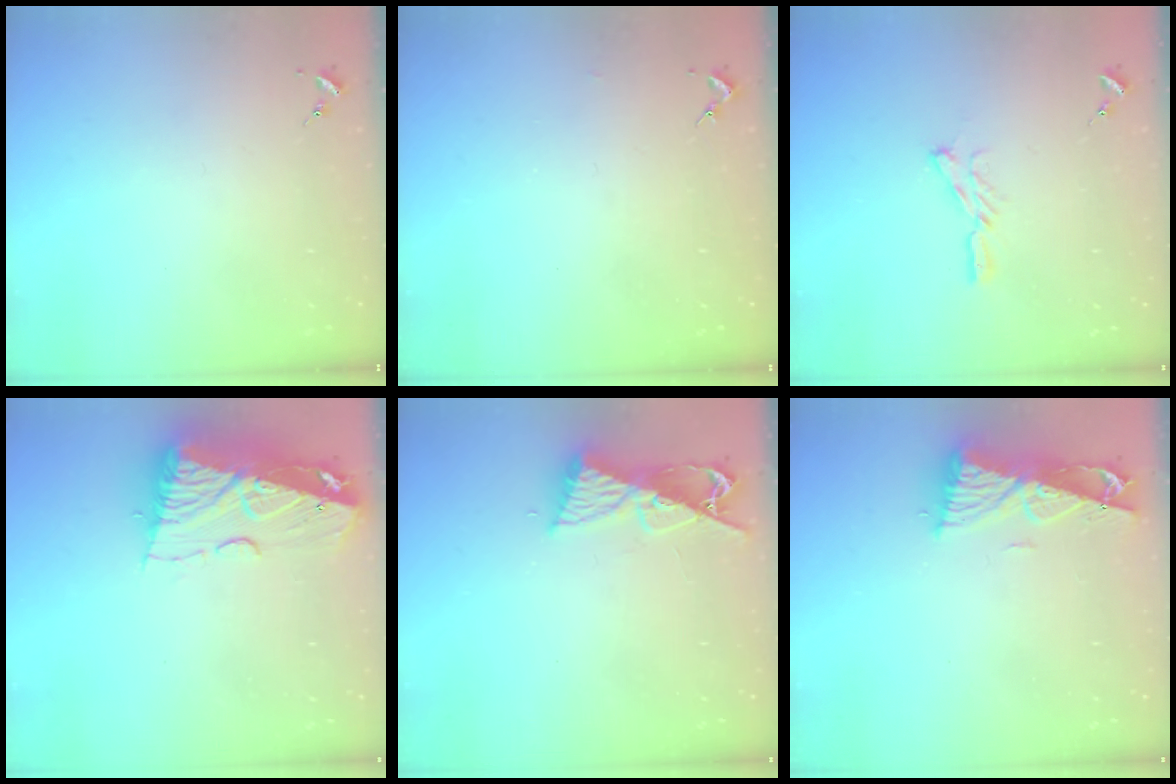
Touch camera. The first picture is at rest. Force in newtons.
{"total": 1.3, "press": 1.3, "slide": 0.1}
{"total": 6.3, "press": 6.3, "slide": 0.1}
{"total": 16.6, "press": 16.5, "slide": 1.8}
{"total": 10.8, "press": 10.7, "slide": 1.1}
{"total": 9.5, "press": 9.5, "slide": 0.9}